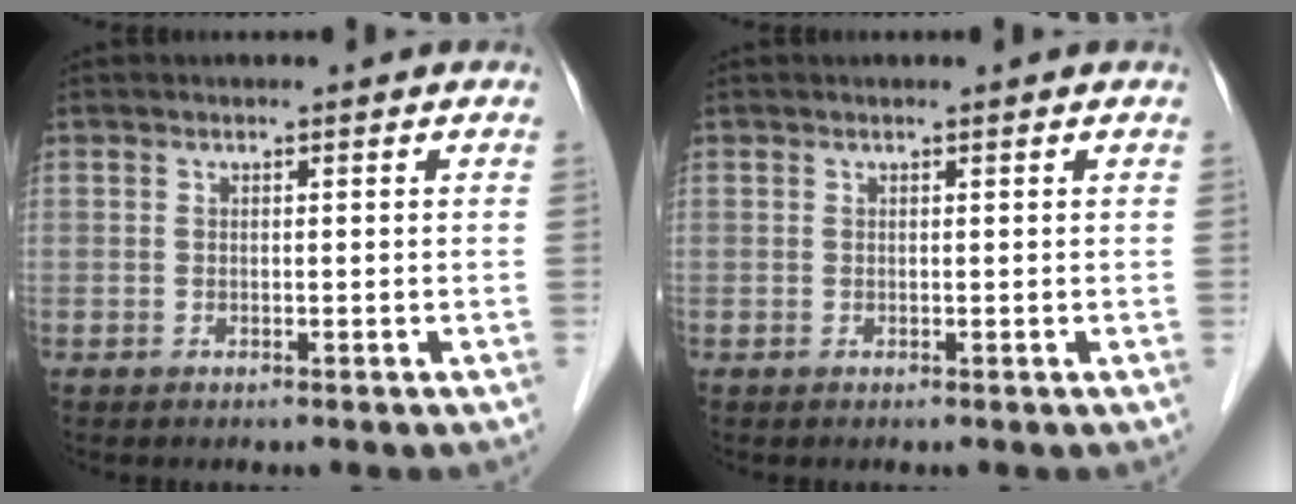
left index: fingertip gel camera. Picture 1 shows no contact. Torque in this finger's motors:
{"motor_torque": [-0.25, -1.31, -0.03, 0.01]}